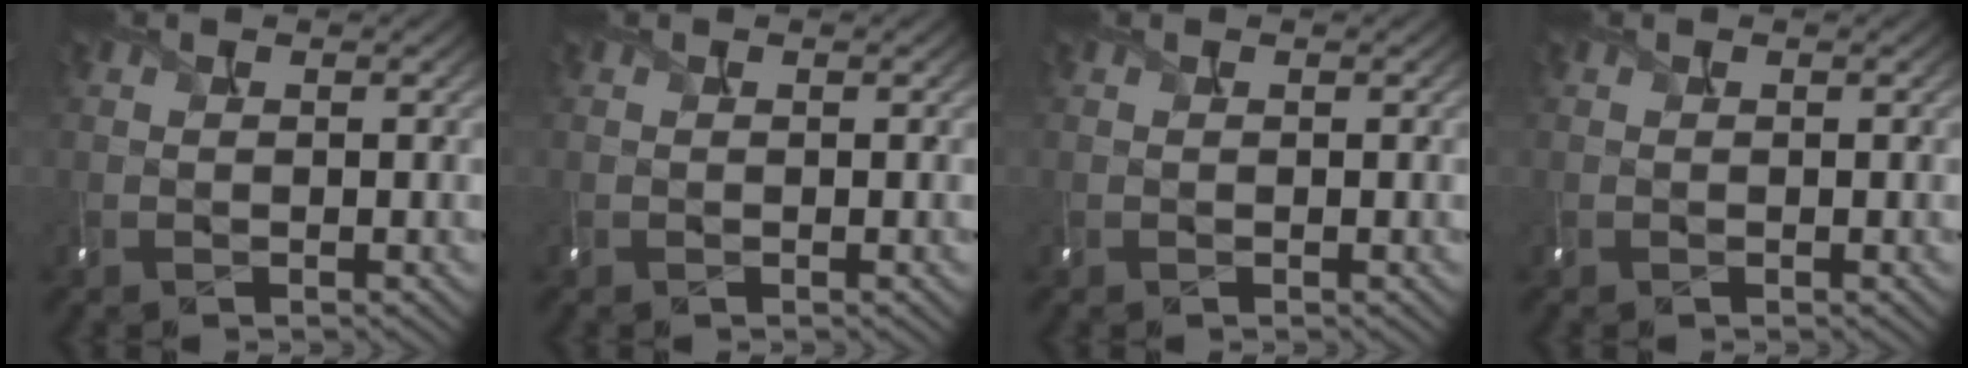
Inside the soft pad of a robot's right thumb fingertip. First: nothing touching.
{"total": 0.0}
{"total": 0.0}
{"total": 0.0}